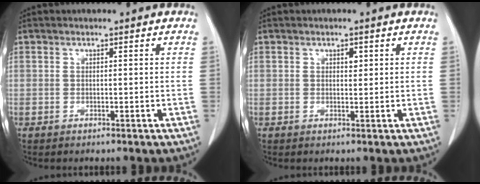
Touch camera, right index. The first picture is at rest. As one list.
[{"total": 1.1, "force": [0.5, 0.6, 0.8], "torque": [-0.010, -0.001, 0.007]}]